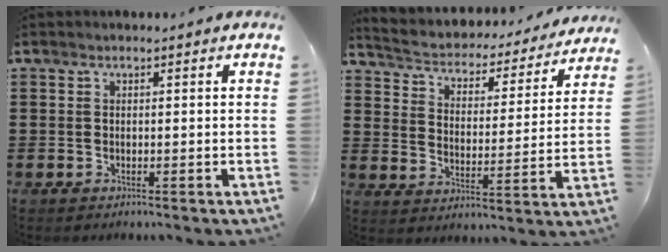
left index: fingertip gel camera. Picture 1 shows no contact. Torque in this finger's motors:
{"motor_torque": [2.14, 0.00, 0.26, 0.06]}